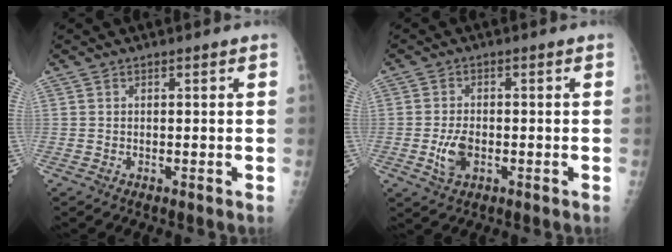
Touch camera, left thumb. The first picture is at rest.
{"total": 4.6, "force": [-1.3, 2.7, 3.5], "torque": [-0.069, 0.004, -0.019]}